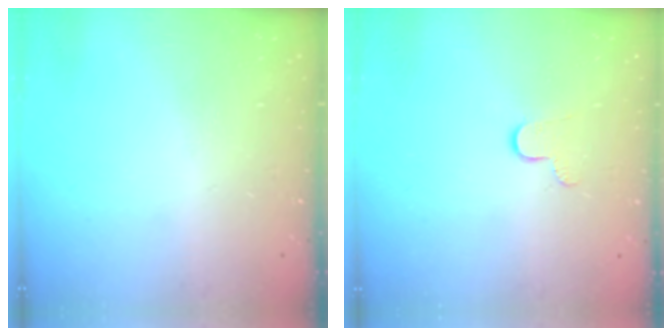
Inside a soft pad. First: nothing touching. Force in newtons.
{"total": 7.0, "press": 7.0, "slide": 0.6}